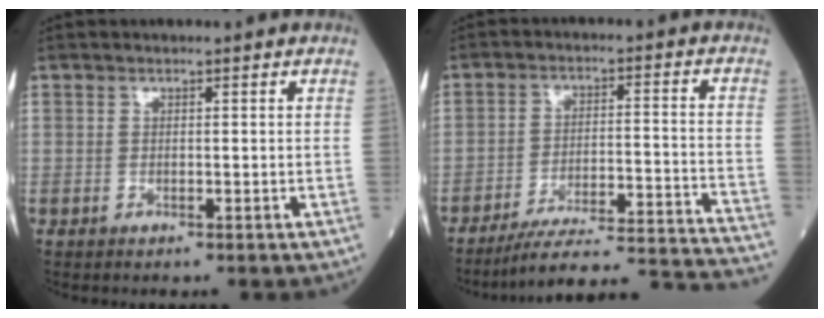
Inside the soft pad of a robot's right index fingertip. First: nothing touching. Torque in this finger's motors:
{"motor_torque": [-0.95, -0.72, -0.05, -0.01]}